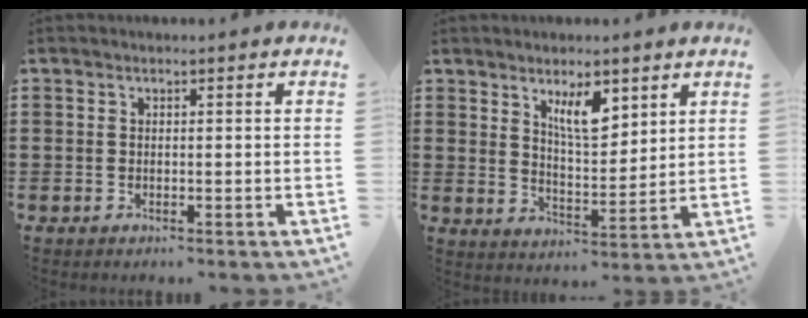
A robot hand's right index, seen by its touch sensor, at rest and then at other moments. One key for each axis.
{"total": 6.5, "fx": 3.9, "fy": 2.4, "fz": 4.6, "tx": -0.076, "ty": -0.011, "tz": 0.063}